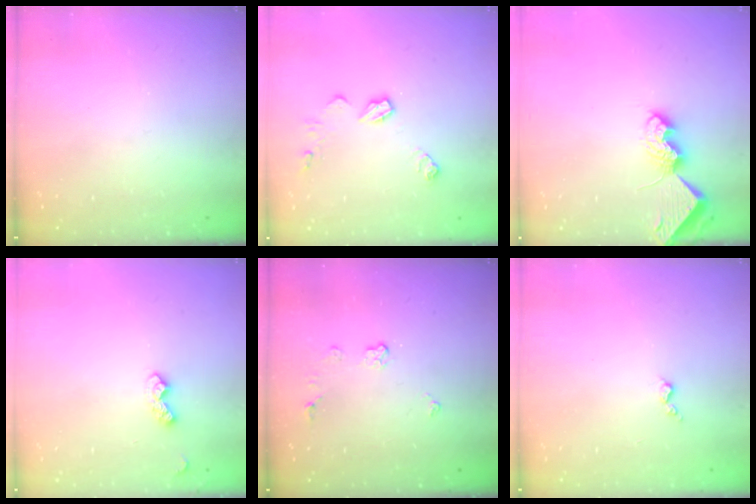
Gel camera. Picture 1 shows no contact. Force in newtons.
{"total": 8.0, "press": 8.0, "slide": 0.3}
{"total": 7.4, "press": 7.3, "slide": 1.0}
{"total": 7.7, "press": 7.6, "slide": 0.8}
{"total": 3.9, "press": 3.8, "slide": 0.6}
{"total": 2.4, "press": 2.4, "slide": 0.5}